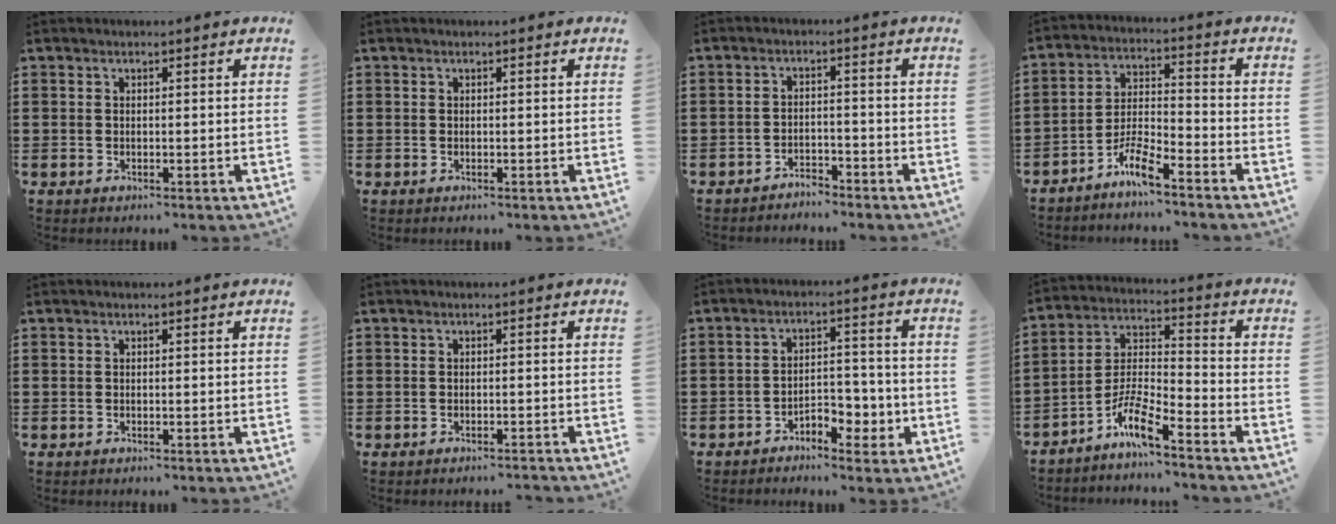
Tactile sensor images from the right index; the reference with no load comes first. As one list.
[{"total": 0.0}, {"total": 2.7, "force": [-2.7, 0.4, 0.0], "torque": [-0.008, 0.002, -0.058]}, {"total": 6.2, "force": [-5.1, 0.8, 3.5], "torque": [-0.082, 0.001, -0.099]}, {"total": 0.0}, {"total": 0.8, "force": [-0.7, -0.1, 0.2], "torque": [-0.005, -0.001, -0.015]}, {"total": 4.6, "force": [-2.8, 2.6, 2.5], "torque": [-0.037, 0.009, -0.056]}, {"total": 7.6, "force": [-5.9, 1.1, 4.6], "torque": [-0.111, -0.007, -0.117]}]